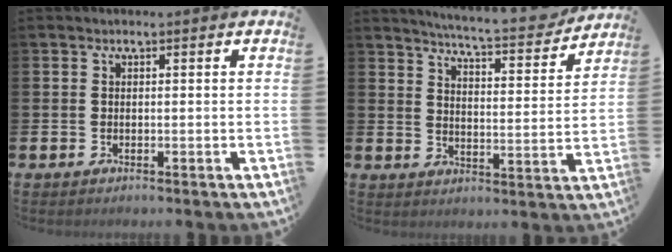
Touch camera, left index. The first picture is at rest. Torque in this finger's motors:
{"motor_torque": [0.77, -1.37, 0.44, 0.10]}